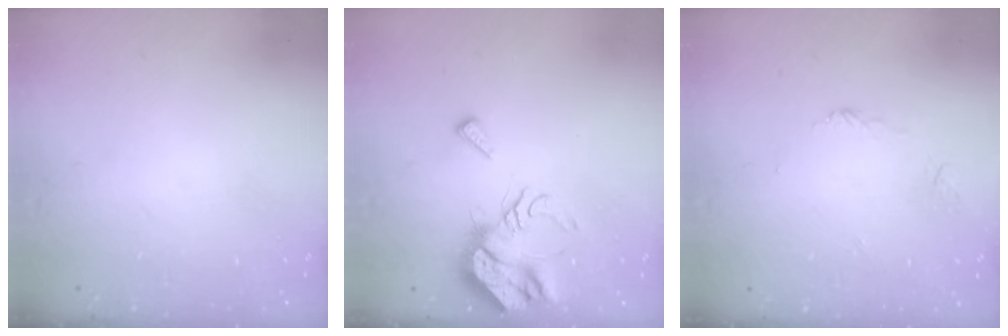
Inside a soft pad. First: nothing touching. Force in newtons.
{"total": 10.0, "press": 9.9, "slide": 0.8}
{"total": 3.4, "press": 3.4, "slide": 0.5}